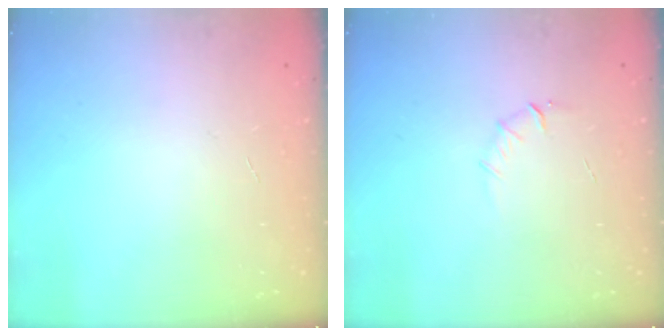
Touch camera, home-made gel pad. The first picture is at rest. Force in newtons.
{"total": 5.0, "press": 4.8, "slide": 1.6}